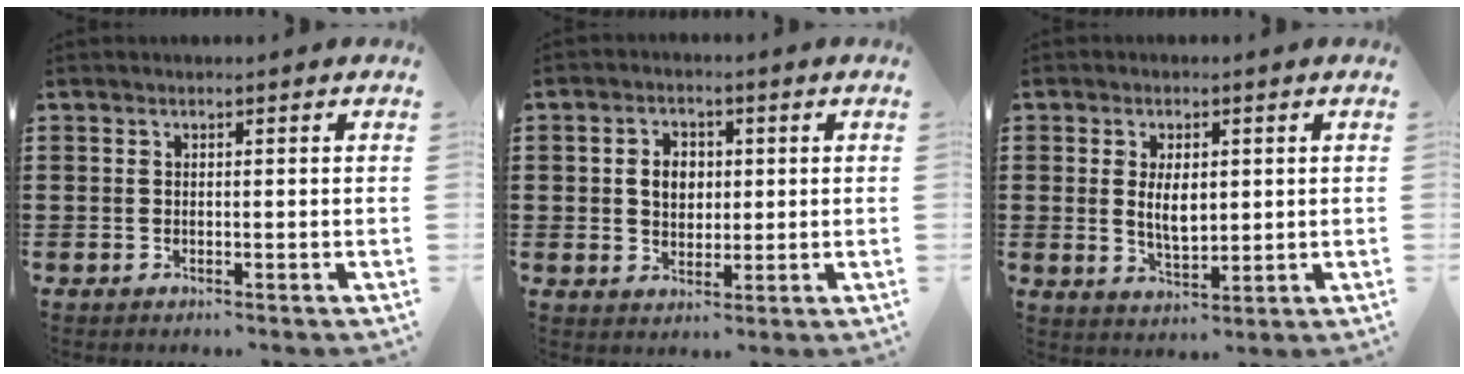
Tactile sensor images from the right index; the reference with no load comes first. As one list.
[{"total": 4.1, "force": [0.4, 3.1, 2.6], "torque": [-0.052, 0.009, 0.001]}, {"total": 4.9, "force": [0.7, 2.5, 4.2], "torque": [-0.069, 0.003, 0.008]}]